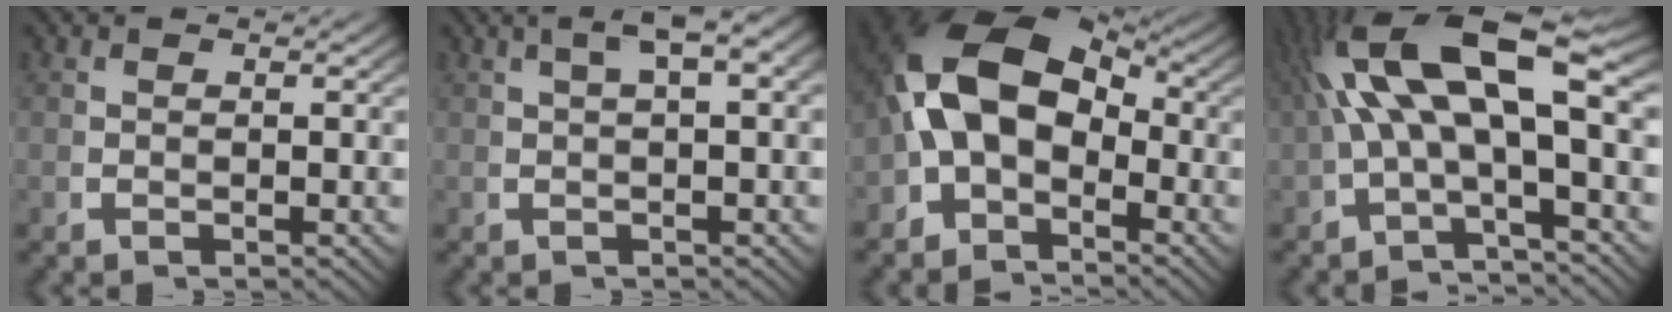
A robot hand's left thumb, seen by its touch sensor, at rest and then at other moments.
{"total": 5.5, "force": [2.2, 1.9, 4.7], "torque": [-0.060, 0.030, 0.027]}
{"total": 14.0, "force": [-0.1, 10.2, 9.6], "torque": [-0.179, -0.015, -0.010]}
{"total": 11.7, "force": [0.8, 5.7, 10.2], "torque": [-0.195, -0.002, 0.022]}